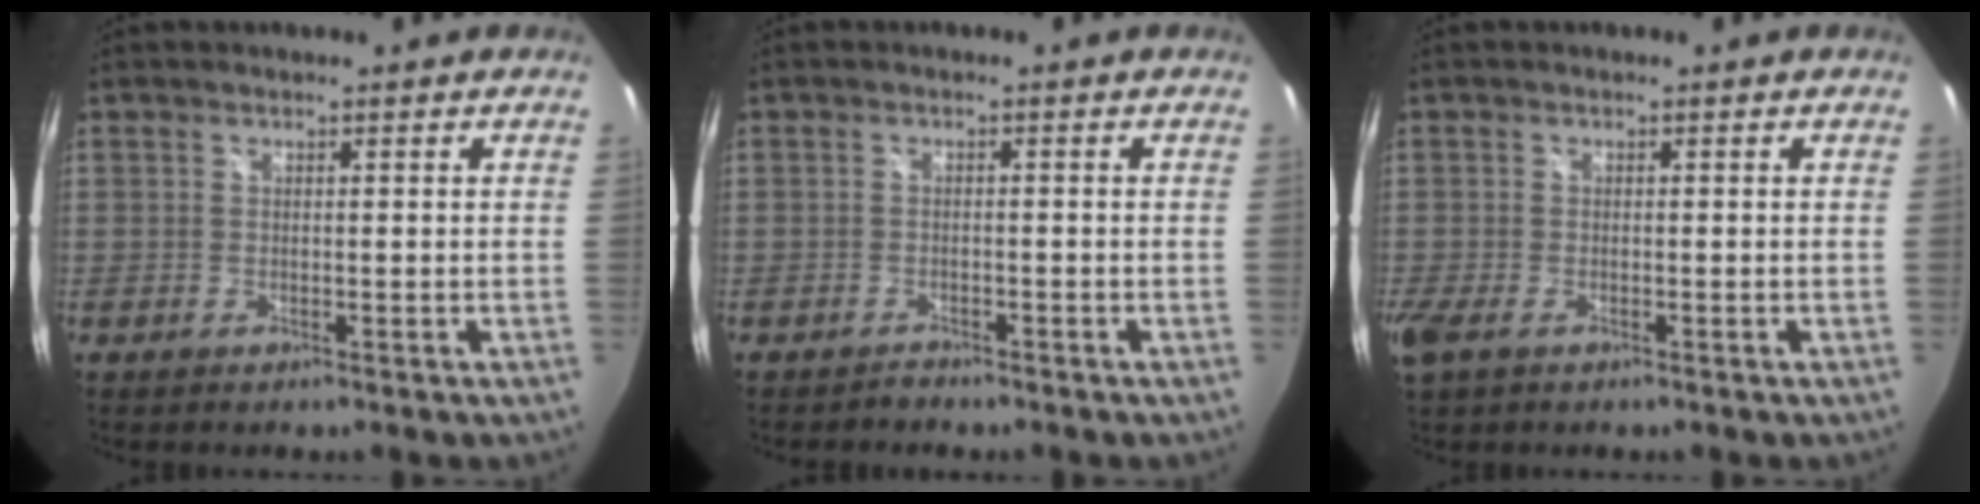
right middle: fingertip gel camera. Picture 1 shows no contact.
{"total": 1.0, "force": [-1.0, 0.2, 0.0], "torque": [-0.002, -0.001, -0.018]}
{"total": 3.5, "force": [-1.8, 1.7, 2.4], "torque": [-0.054, -0.012, -0.033]}